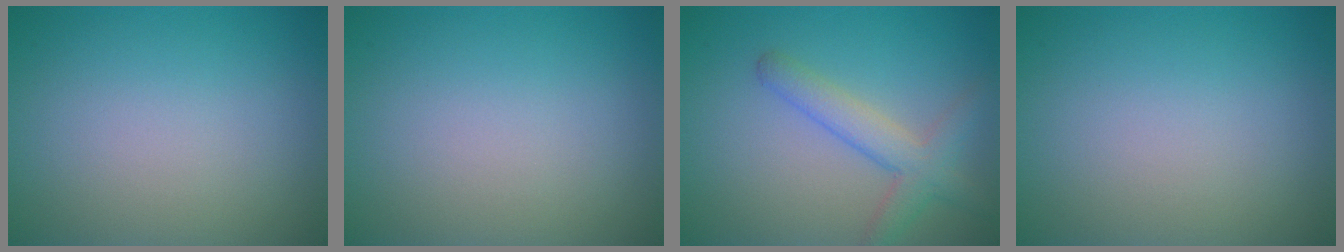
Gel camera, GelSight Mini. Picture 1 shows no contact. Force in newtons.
{"total": 0.0}
{"total": 3.5, "press": 3.5, "slide": 0.2}
{"total": 0.0}